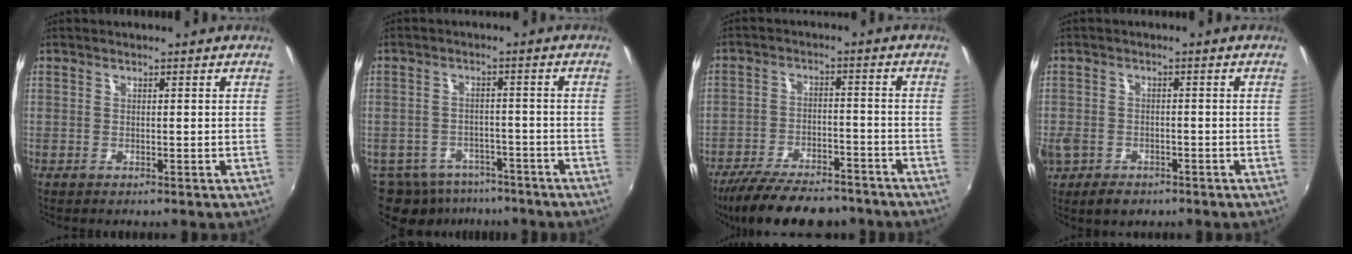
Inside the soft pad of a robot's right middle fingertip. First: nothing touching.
{"total": 14.0, "force": [-10.0, 8.3, 5.4], "torque": [-0.143, -0.014, -0.138]}
{"total": 17.2, "force": [-14.1, 5.9, 7.8], "torque": [-0.162, -0.015, -0.210]}
{"total": 8.1, "force": [-4.1, 5.8, 3.9], "torque": [-0.107, -0.014, -0.067]}